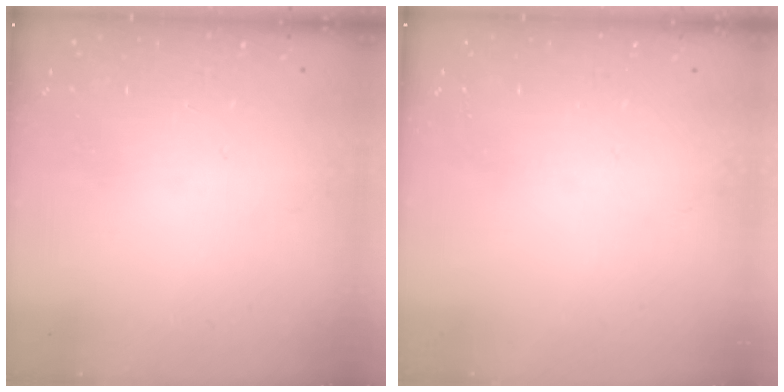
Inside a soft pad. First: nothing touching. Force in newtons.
{"total": 0.0}